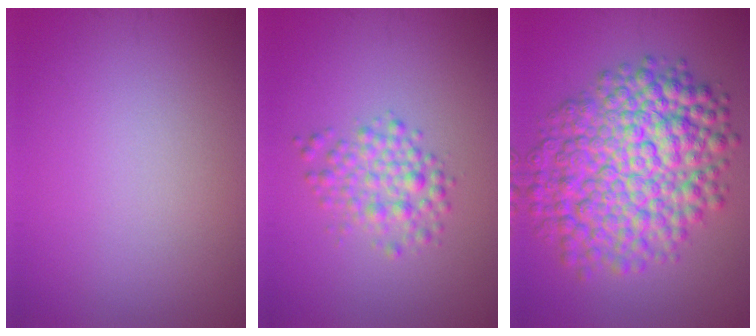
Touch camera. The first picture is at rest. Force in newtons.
{"total": 2.9, "press": 2.9, "slide": 0.0}
{"total": 10.9, "press": 10.9, "slide": 0.2}